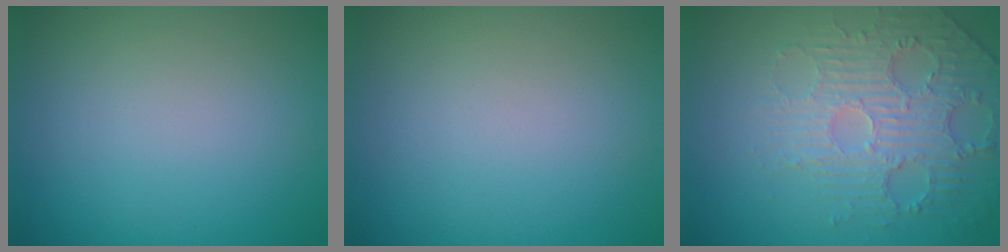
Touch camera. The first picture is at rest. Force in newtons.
{"total": 0.0}
{"total": 4.9, "press": 3.7, "slide": 3.2}